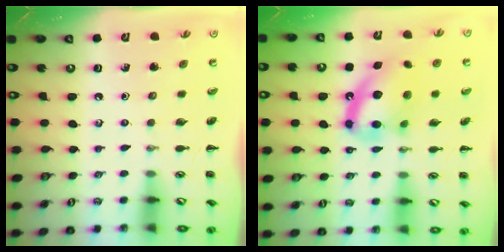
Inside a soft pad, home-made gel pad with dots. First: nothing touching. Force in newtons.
{"total": 15.4, "press": 15.1, "slide": 3.2}